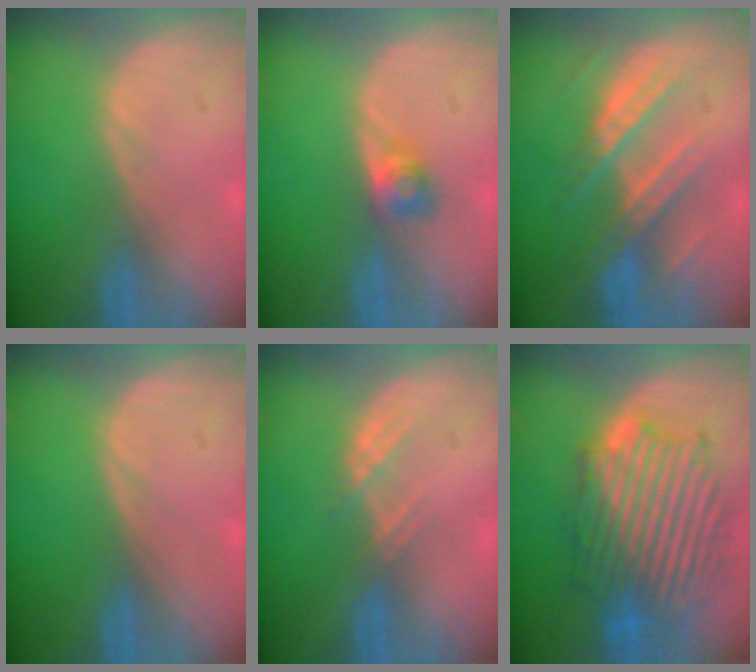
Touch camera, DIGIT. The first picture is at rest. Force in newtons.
{"total": 2.6, "press": 2.4, "slide": 1.0}
{"total": 8.9, "press": 7.8, "slide": 4.2}
{"total": 0.0}
{"total": 2.6, "press": 2.5, "slide": 0.7}
{"total": 13.1, "press": 13.0, "slide": 1.1}